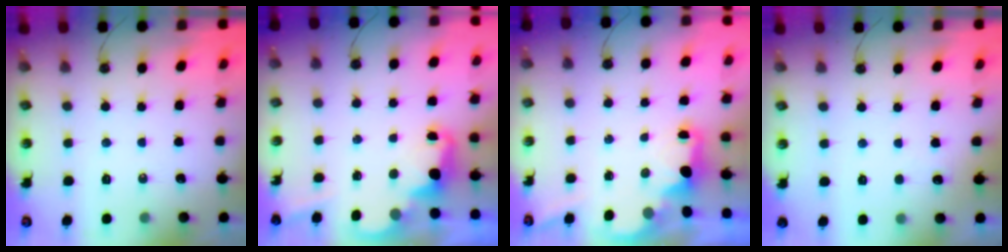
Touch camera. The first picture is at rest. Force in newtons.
{"total": 2.4, "press": 2.3, "slide": 0.5}
{"total": 1.9, "press": 1.7, "slide": 0.7}
{"total": 1.9, "press": 1.7, "slide": 0.9}